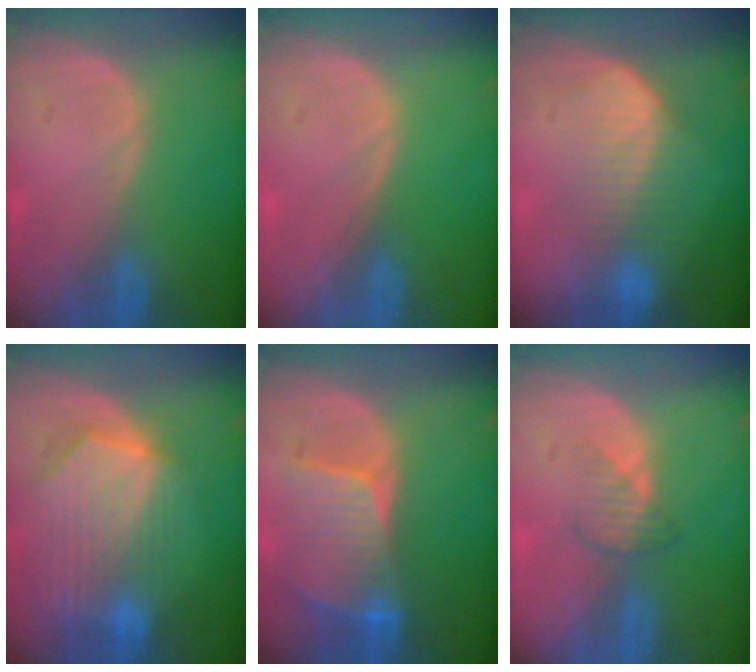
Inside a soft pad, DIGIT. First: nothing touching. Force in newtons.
{"total": 0.0}
{"total": 6.8, "press": 6.6, "slide": 1.5}
{"total": 10.4, "press": 9.1, "slide": 4.9}
{"total": 8.4, "press": 7.6, "slide": 3.5}
{"total": 2.5, "press": 2.5, "slide": 0.4}